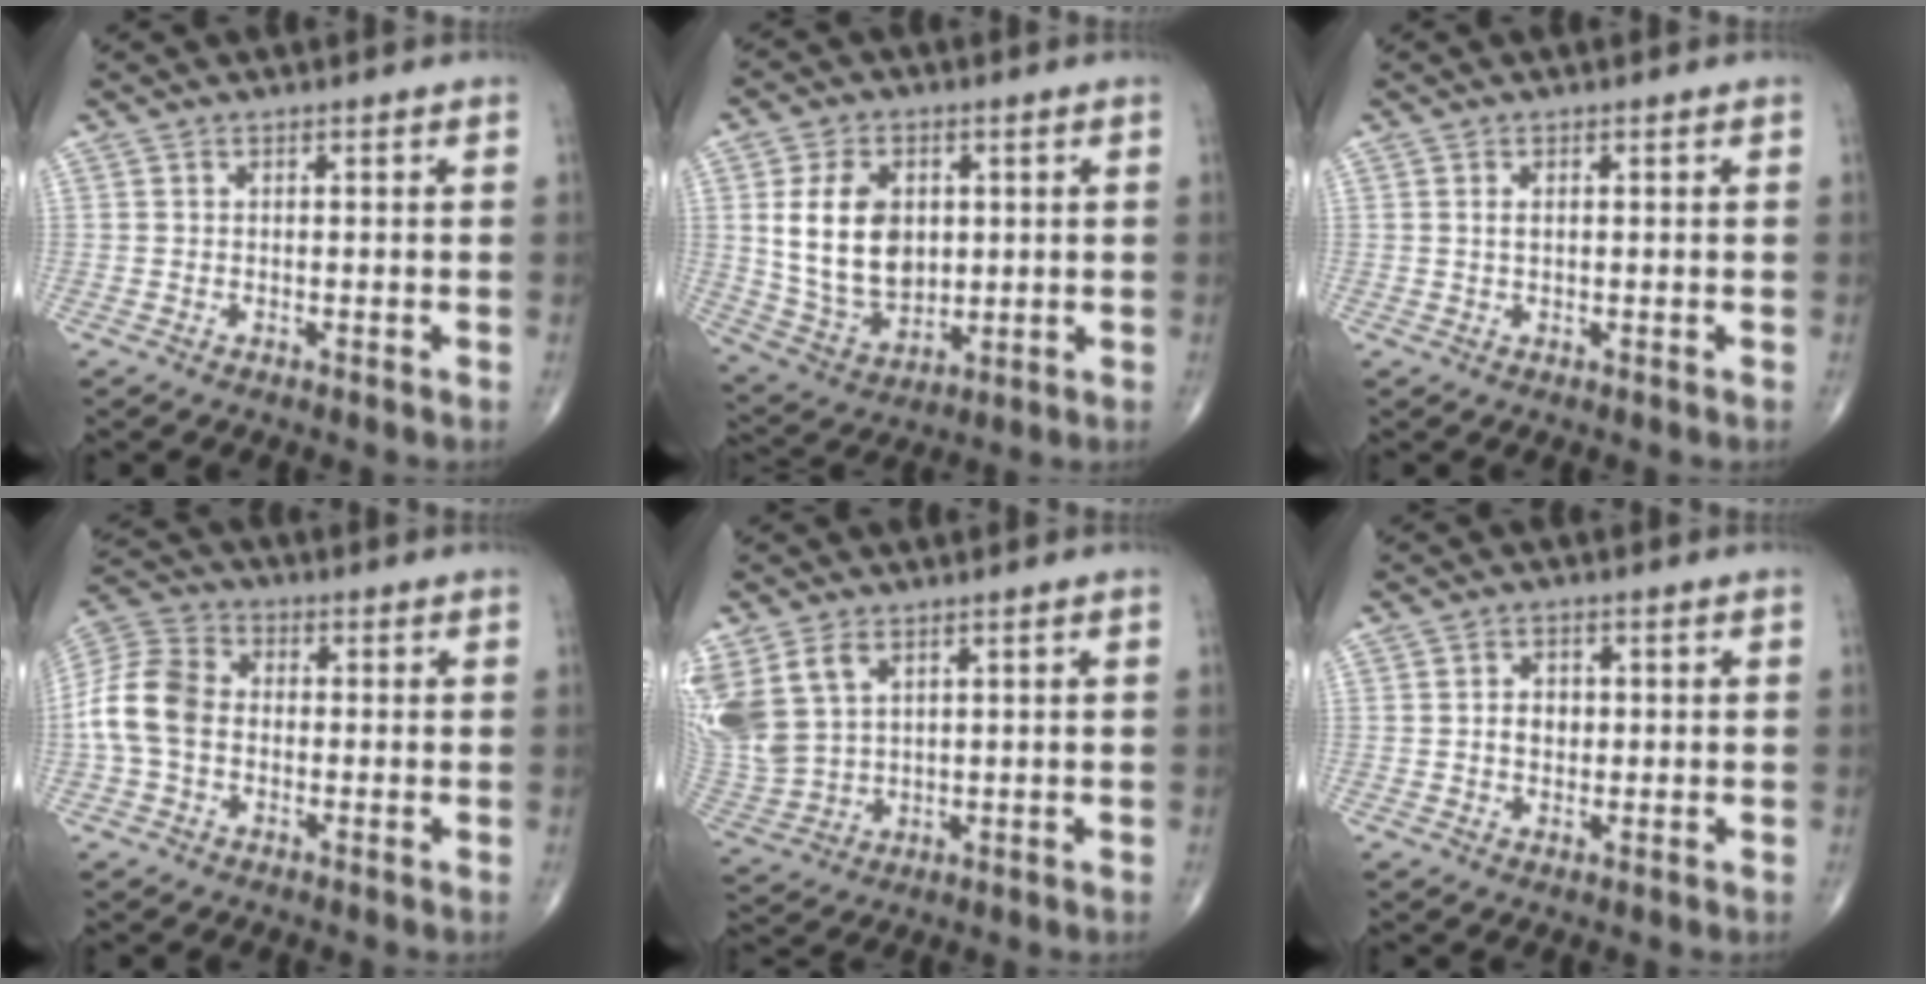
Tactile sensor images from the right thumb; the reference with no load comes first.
{"total": 14.6, "force": [2.3, 10.1, 10.2], "torque": [-0.155, -0.014, 0.057]}
{"total": 1.5, "force": [0.4, 0.8, 1.2], "torque": [-0.024, 0.002, 0.009]}
{"total": 10.6, "force": [-1.1, 7.8, 7.1], "torque": [-0.143, 0.031, -0.034]}
{"total": 14.1, "force": [5.8, 9.6, 8.5], "torque": [-0.213, -0.005, 0.134]}
{"total": 3.7, "force": [0.2, 2.8, 2.4], "torque": [-0.027, 0.004, 0.003]}